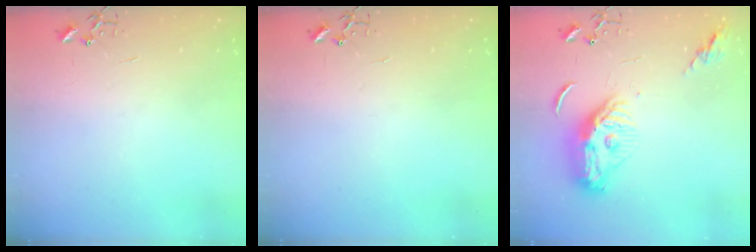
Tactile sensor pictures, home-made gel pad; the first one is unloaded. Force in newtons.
{"total": 0.0}
{"total": 11.7, "press": 11.6, "slide": 1.0}